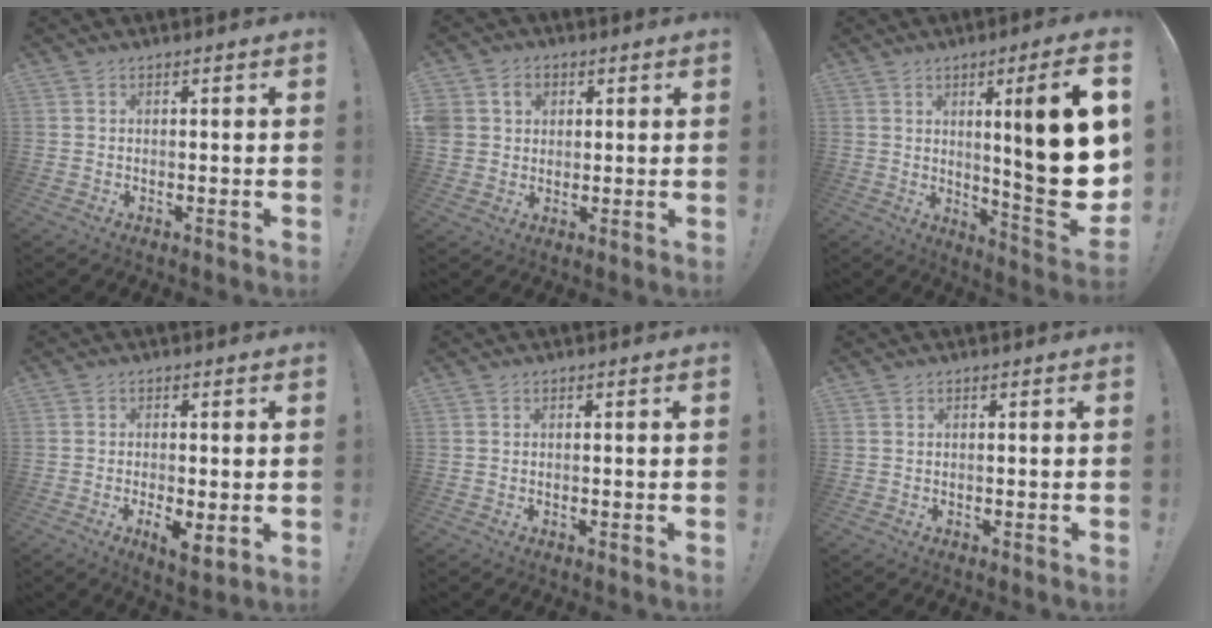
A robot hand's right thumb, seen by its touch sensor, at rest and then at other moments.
{"total": 5.8, "force": [1.7, 5.3, 1.5], "torque": [-0.032, -0.006, 0.032]}
{"total": 19.0, "force": [3.6, 1.7, 18.5], "torque": [-0.261, -0.036, 0.047]}
{"total": 5.1, "force": [-0.8, 1.9, 4.7], "torque": [-0.072, -0.015, -0.009]}
{"total": 0.0}
{"total": 0.0}